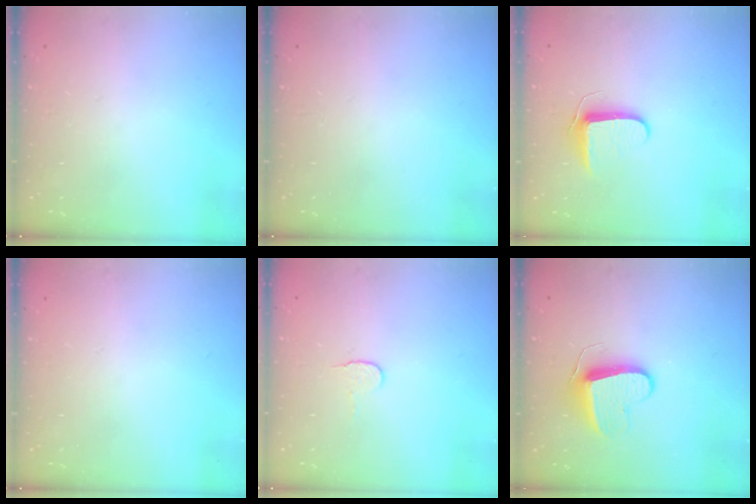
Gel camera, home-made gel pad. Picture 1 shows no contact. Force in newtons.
{"total": 0.0}
{"total": 7.7, "press": 7.6, "slide": 0.8}
{"total": 0.0}
{"total": 4.9, "press": 4.9, "slide": 0.5}
{"total": 9.0, "press": 9.0, "slide": 0.1}